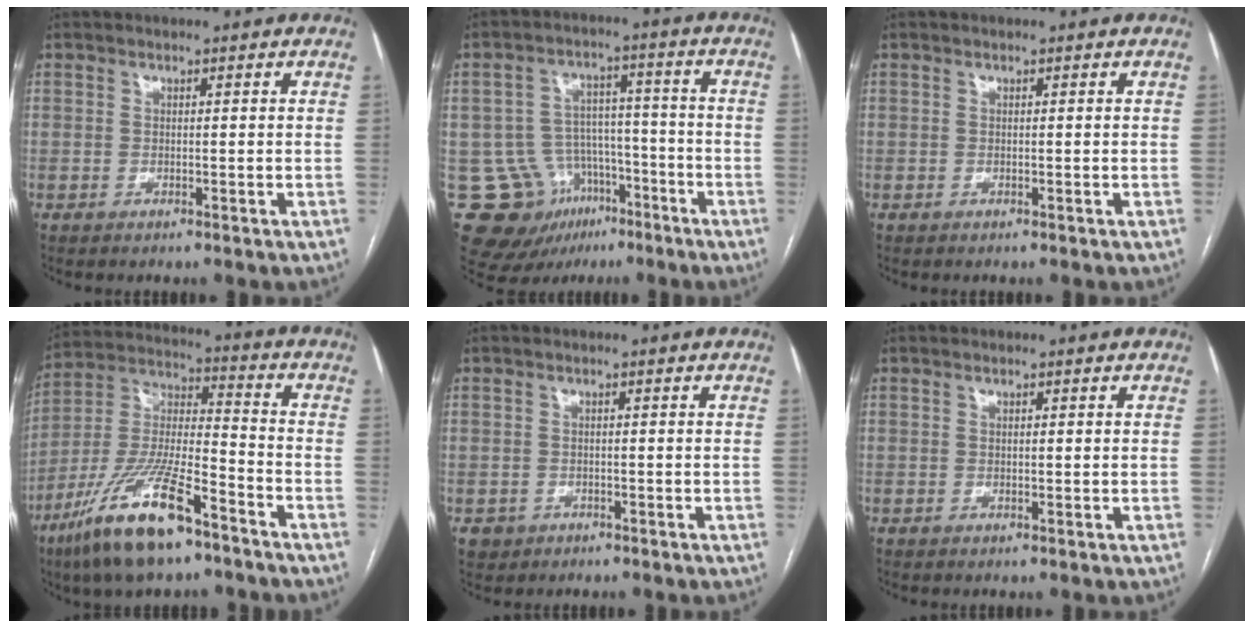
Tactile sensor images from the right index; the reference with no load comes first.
{"total": 13.1, "force": [-6.9, 10.3, 4.4], "torque": [-0.080, 0.052, -0.095]}
{"total": 0.0}
{"total": 17.4, "force": [-10.9, 3.7, 13.0], "torque": [-0.281, -0.025, -0.202]}
{"total": 2.3, "force": [-0.9, 2.1, 0.2], "torque": [-0.004, 0.004, -0.009]}
{"total": 0.7, "force": [0.2, 0.2, 0.6], "torque": [-0.013, 0.000, 0.003]}